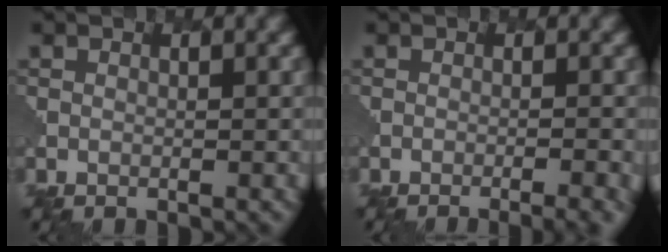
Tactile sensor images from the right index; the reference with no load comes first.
{"total": 3.8, "force": [-2.1, 1.3, 2.9], "torque": [-0.024, 0.011, -0.022]}